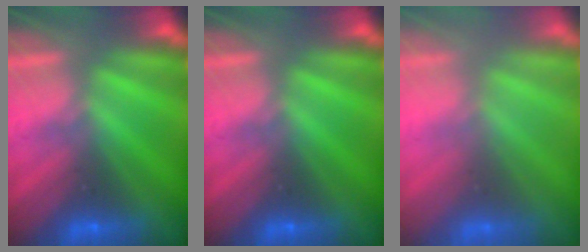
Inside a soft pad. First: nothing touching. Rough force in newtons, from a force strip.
{"total": 0.0}
{"total": 3.0}